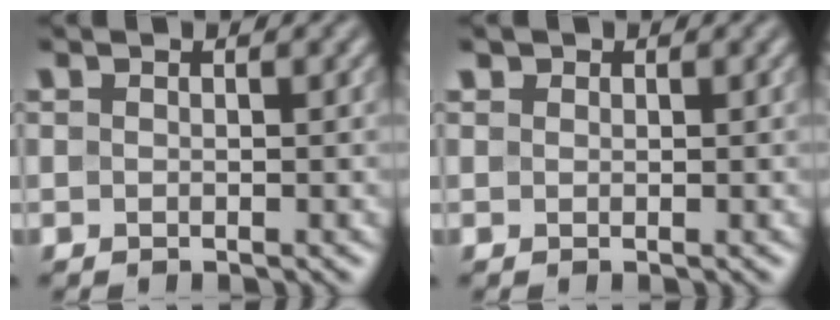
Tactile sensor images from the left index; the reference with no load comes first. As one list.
[{"total": 0.7, "force": [0.5, 0.5, 0.1], "torque": [0.000, -0.001, 0.004]}]